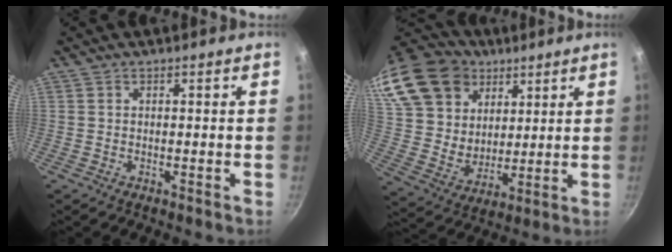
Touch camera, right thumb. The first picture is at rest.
{"total": 28.5, "force": [15.4, 20.3, 12.7], "torque": [-0.284, 0.000, 0.295]}